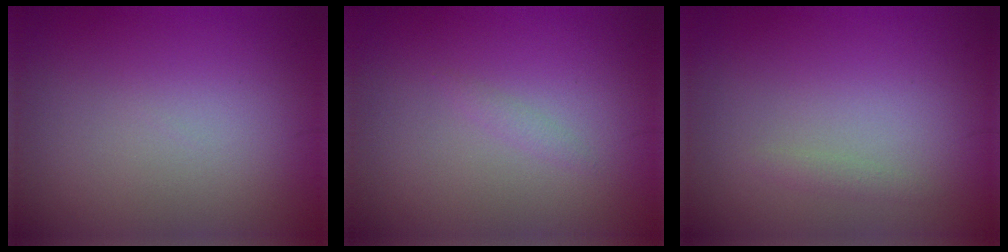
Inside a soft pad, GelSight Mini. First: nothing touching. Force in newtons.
{"total": 0.6, "press": 0.6, "slide": 0.1}
{"total": 0.7, "press": 0.7, "slide": 0.0}